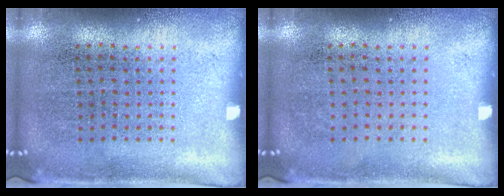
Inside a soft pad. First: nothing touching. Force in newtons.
{"total": 0.0}